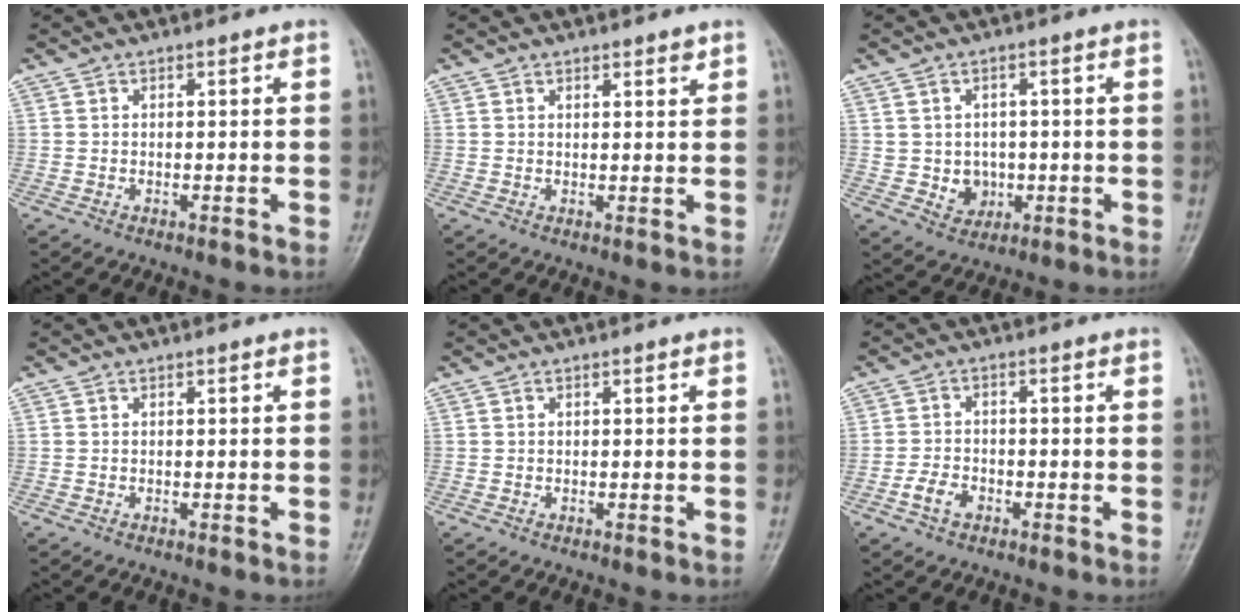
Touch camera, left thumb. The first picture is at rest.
{"total": 1.9, "force": [1.4, 0.6, 1.2], "torque": [-0.008, -0.008, 0.019]}
{"total": 5.0, "force": [-0.4, 4.5, 2.3], "torque": [-0.010, 0.003, 0.003]}
{"total": 0.0}
{"total": 0.0}
{"total": 3.7, "force": [-1.9, 2.4, 2.1], "torque": [-0.036, 0.014, -0.037]}